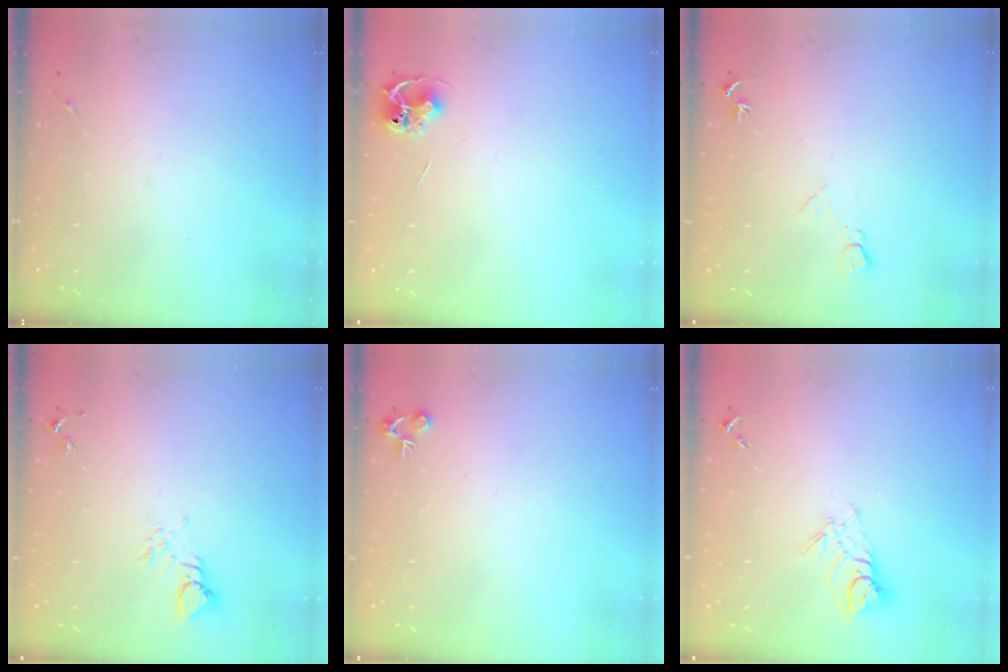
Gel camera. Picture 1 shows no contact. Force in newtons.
{"total": 6.5, "press": 6.5, "slide": 0.5}
{"total": 7.4, "press": 7.3, "slide": 0.9}
{"total": 3.8, "press": 3.8, "slide": 0.3}
{"total": 4.7, "press": 4.7, "slide": 0.2}
{"total": 7.9, "press": 7.9, "slide": 0.5}